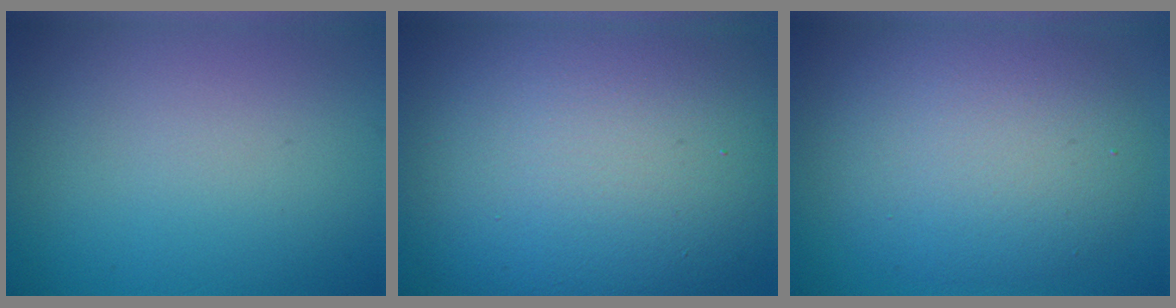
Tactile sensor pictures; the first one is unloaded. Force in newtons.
{"total": 17.5, "press": 17.5, "slide": 0.9}
{"total": 7.3, "press": 7.3, "slide": 0.5}